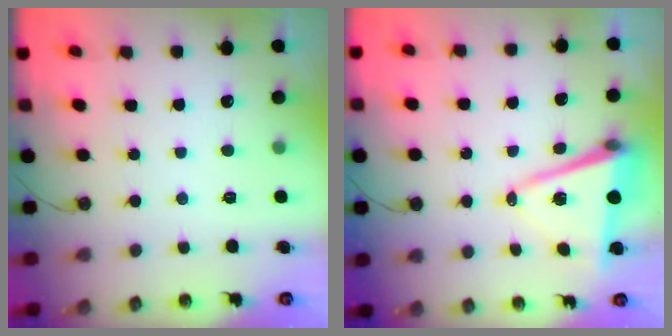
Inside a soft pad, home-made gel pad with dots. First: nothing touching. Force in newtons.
{"total": 10.0, "press": 9.1, "slide": 4.1}